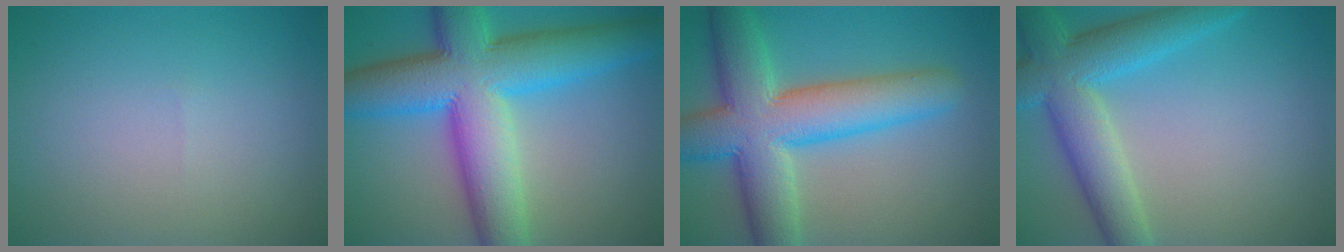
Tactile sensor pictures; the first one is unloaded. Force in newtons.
{"total": 13.1, "press": 13.1, "slide": 0.2}
{"total": 10.5, "press": 10.5, "slide": 0.5}
{"total": 7.4, "press": 7.4, "slide": 0.4}